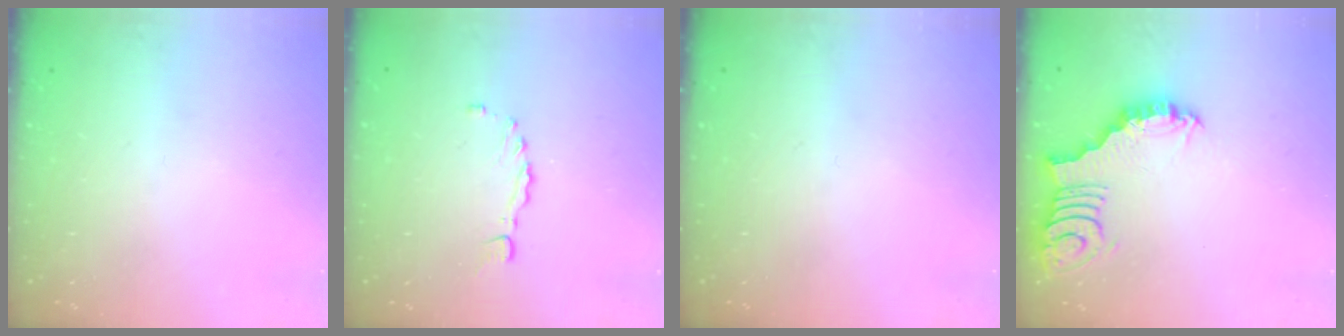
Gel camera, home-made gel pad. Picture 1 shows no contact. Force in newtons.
{"total": 1.3, "press": 1.3, "slide": 0.3}
{"total": 0.0}
{"total": 2.9, "press": 2.9, "slide": 0.4}